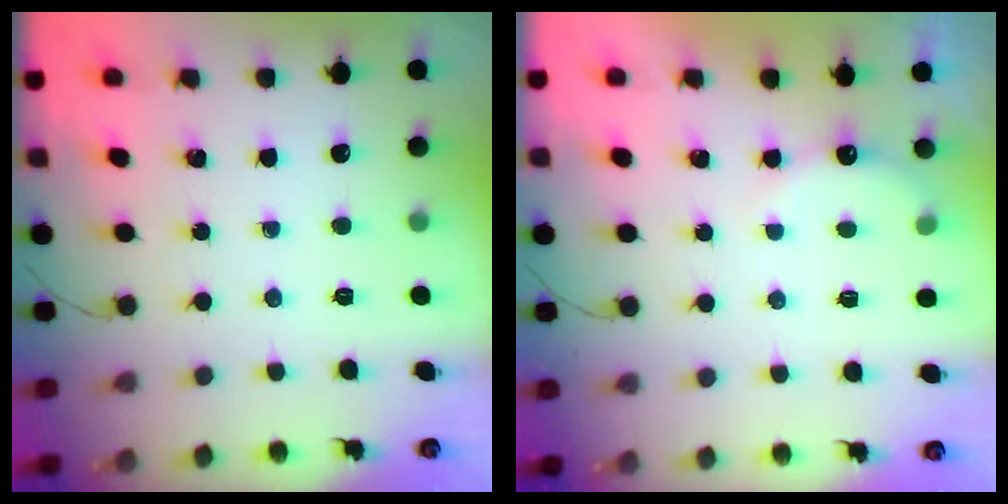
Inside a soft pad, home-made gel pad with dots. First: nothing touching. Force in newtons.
{"total": 5.4, "press": 5.3, "slide": 0.9}